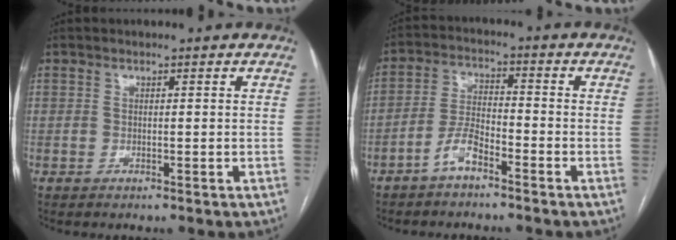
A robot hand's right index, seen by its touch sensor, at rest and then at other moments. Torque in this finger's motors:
{"motor_torque": [0.11, -0.33, 0.11, 0.07]}